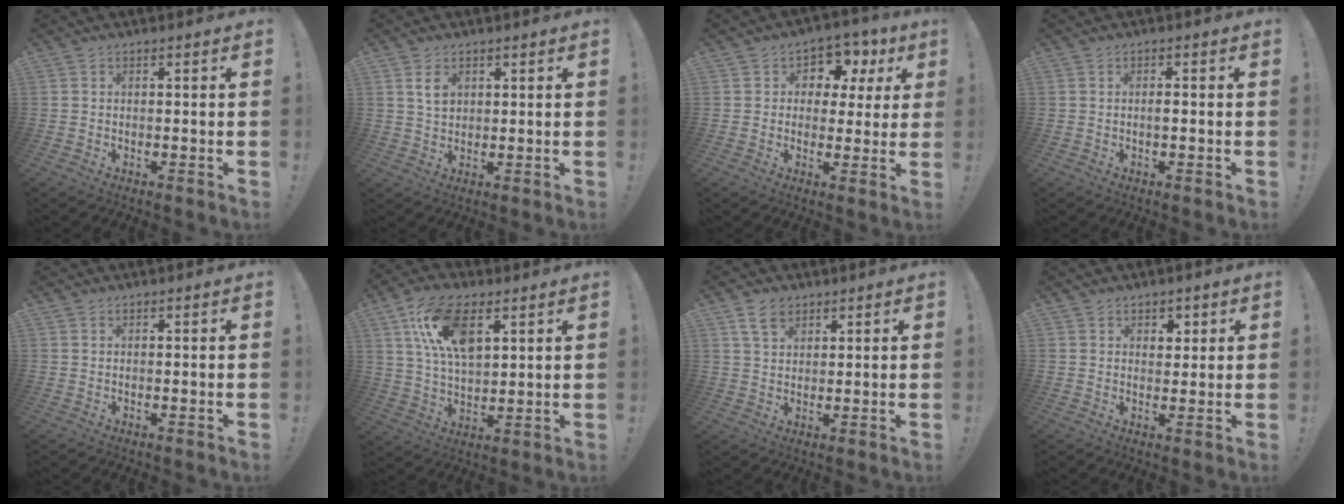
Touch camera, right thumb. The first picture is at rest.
{"total": 4.6, "force": [1.7, 3.1, 3.0], "torque": [-0.042, -0.003, 0.031]}
{"total": 7.1, "force": [2.7, 6.0, 2.8], "torque": [-0.035, -0.021, 0.052]}
{"total": 1.1, "force": [-0.4, 0.3, 1.0], "torque": [-0.026, 0.005, -0.006]}
{"total": 0.0}
{"total": 16.2, "force": [6.8, 8.4, 12.1], "torque": [-0.214, -0.008, 0.123]}
{"total": 6.2, "force": [3.7, 4.1, 3.0], "torque": [-0.049, -0.008, 0.069]}
{"total": 3.1, "force": [1.5, 2.7, 0.6], "torque": [0.013, -0.008, 0.022]}